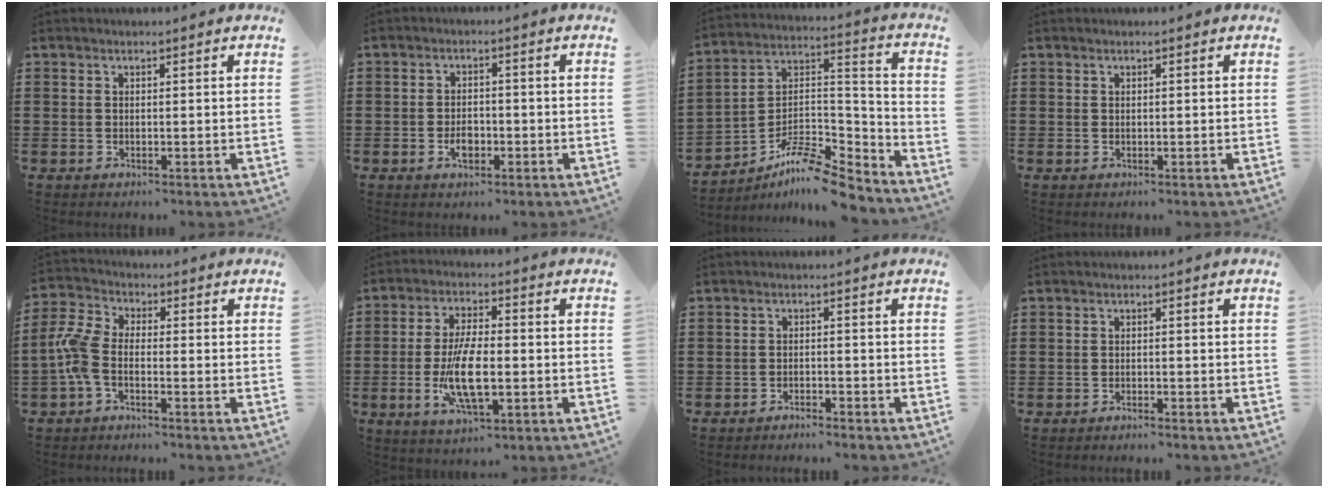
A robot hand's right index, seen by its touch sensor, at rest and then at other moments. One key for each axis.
{"total": 3.1, "fx": -1.1, "fy": 1.8, "fz": 2.2, "tx": -0.042, "ty": 0.004, "tz": -0.020}
{"total": 10.0, "fx": -8.5, "fy": 2.5, "fz": 4.6, "tx": -0.088, "ty": 0.020, "tz": -0.168}
{"total": 0.0}
{"total": 5.4, "fx": -2.2, "fy": 2.8, "fz": 4.1, "tx": -0.116, "ty": -0.005, "tz": -0.050}
{"total": 10.3, "fx": -1.8, "fy": 3.8, "fz": 9.4, "tx": -0.195, "ty": -0.013, "tz": -0.033}
{"total": 1.6, "fx": -1.6, "fy": 0.0, "fz": 0.0, "tx": -0.005, "ty": 0.004, "tz": -0.034}
{"total": 1.0, "fx": -1.0, "fy": -0.1, "fz": 0.1, "tx": -0.005, "ty": -0.001, "tz": -0.019}